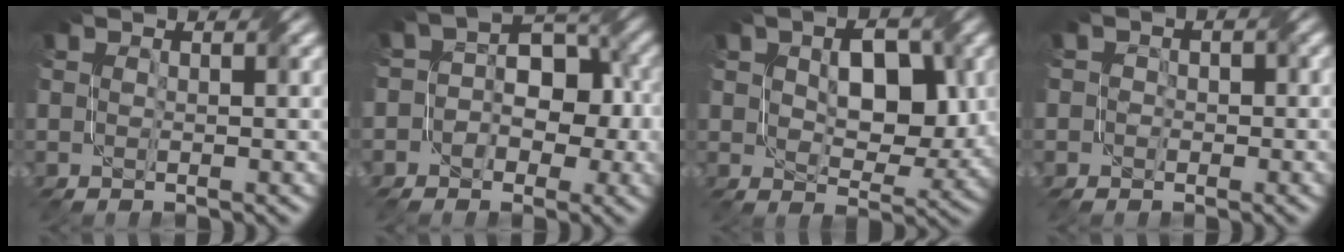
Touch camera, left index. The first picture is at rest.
{"total": 6.0, "force": [-1.4, 4.1, 4.2], "torque": [-0.027, 0.019, -0.032]}
{"total": 6.5, "force": [1.2, 3.9, 5.0], "torque": [-0.078, -0.007, 0.025]}
{"total": 1.9, "force": [-0.5, 1.8, 0.4], "torque": [0.002, 0.007, -0.019]}